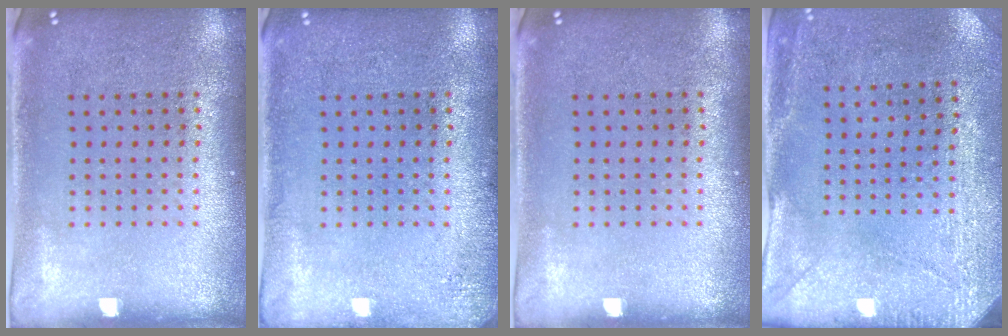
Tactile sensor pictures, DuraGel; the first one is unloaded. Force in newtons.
{"total": 1.4, "press": 1.4, "slide": 0.2}
{"total": 0.0}
{"total": 2.9, "press": 2.3, "slide": 1.8}